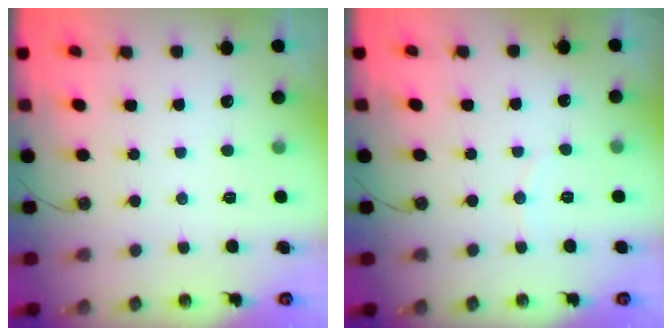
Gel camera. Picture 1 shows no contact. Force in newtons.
{"total": 2.6, "press": 2.6, "slide": 0.3}